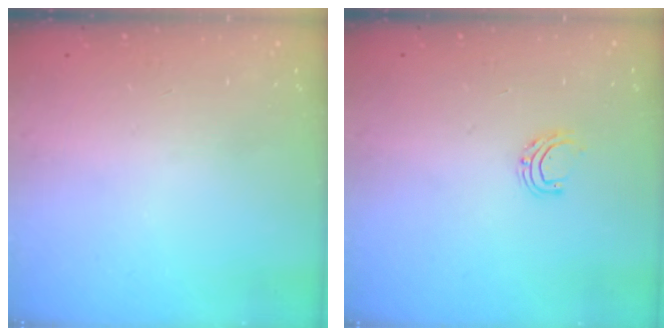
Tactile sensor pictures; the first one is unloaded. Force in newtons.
{"total": 5.4, "press": 5.4, "slide": 0.5}